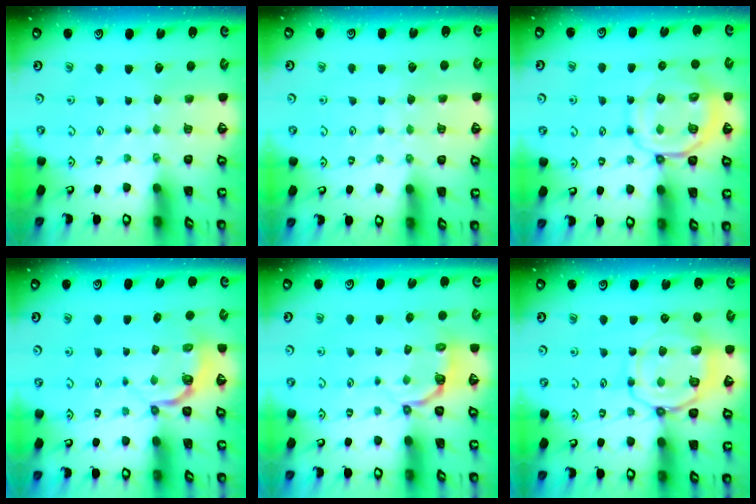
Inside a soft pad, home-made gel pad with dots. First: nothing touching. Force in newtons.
{"total": 2.6, "press": 2.6, "slide": 0.3}
{"total": 12.1, "press": 12.0, "slide": 1.6}
{"total": 3.9, "press": 2.5, "slide": 3.0}
{"total": 3.7, "press": 2.0, "slide": 3.1}
{"total": 12.7, "press": 12.6, "slide": 1.4}